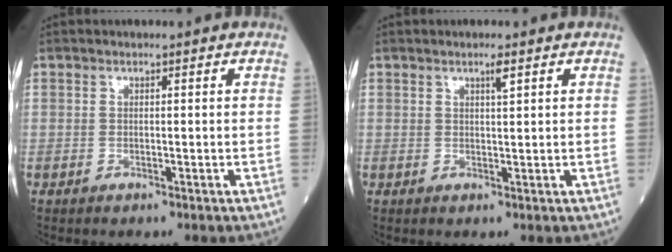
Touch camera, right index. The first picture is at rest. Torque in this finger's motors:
{"motor_torque": [-0.01, 0.06, -0.01, 0.04]}